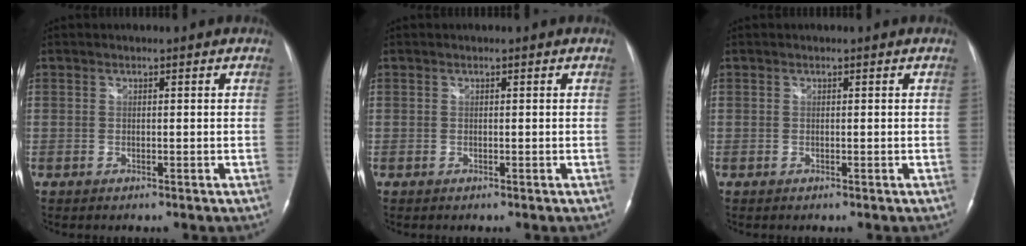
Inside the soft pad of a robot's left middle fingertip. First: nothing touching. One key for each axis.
{"total": 0.0}
{"total": 0.0}